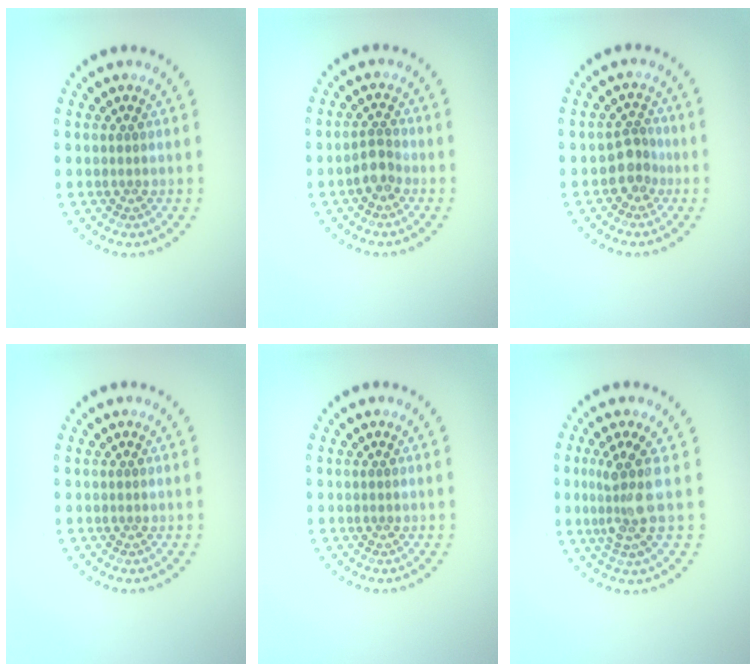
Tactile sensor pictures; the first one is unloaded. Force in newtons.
{"total": 1.9, "press": 1.6, "slide": 0.9}
{"total": 2.3, "press": 1.8, "slide": 1.5}
{"total": 0.0}
{"total": 0.0}
{"total": 3.6, "press": 2.9, "slide": 2.2}